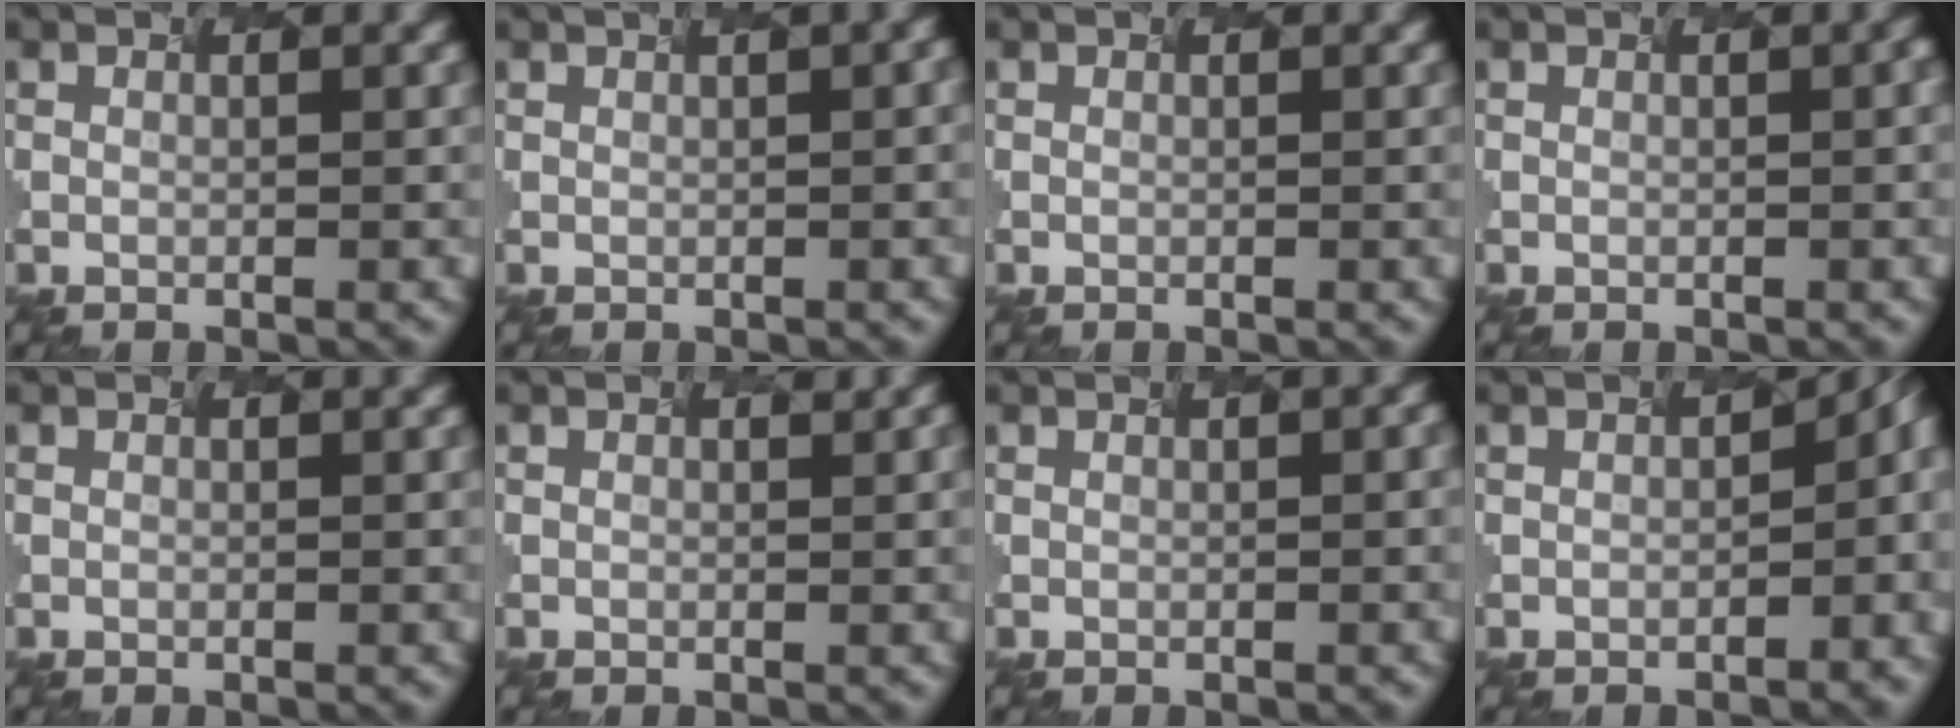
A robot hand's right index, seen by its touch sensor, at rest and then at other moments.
{"total": 3.3, "force": [1.7, 0.9, 2.7], "torque": [-0.029, 0.028, 0.030]}
{"total": 0.0}
{"total": 1.4, "force": [0.4, 0.5, 1.3], "torque": [-0.005, 0.013, 0.007]}
{"total": 0.0}
{"total": 1.4, "force": [0.9, 0.6, 0.8], "torque": [-0.001, 0.019, 0.014]}
{"total": 1.9, "force": [0.8, 0.7, 1.6], "torque": [-0.015, 0.018, 0.018]}
{"total": 7.3, "force": [0.5, 3.6, 6.3], "torque": [-0.026, 0.029, 0.057]}